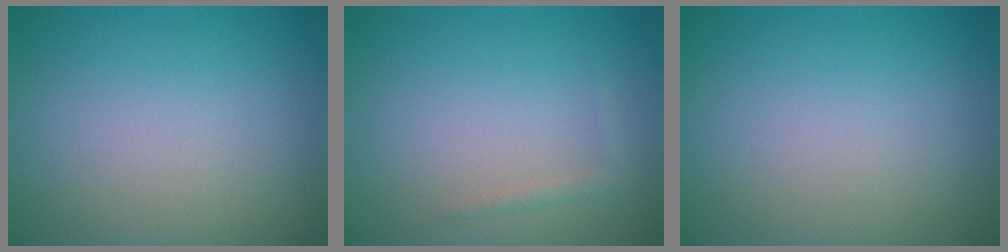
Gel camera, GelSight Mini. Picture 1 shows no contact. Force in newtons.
{"total": 0.9, "press": 0.9, "slide": 0.1}
{"total": 0.0}